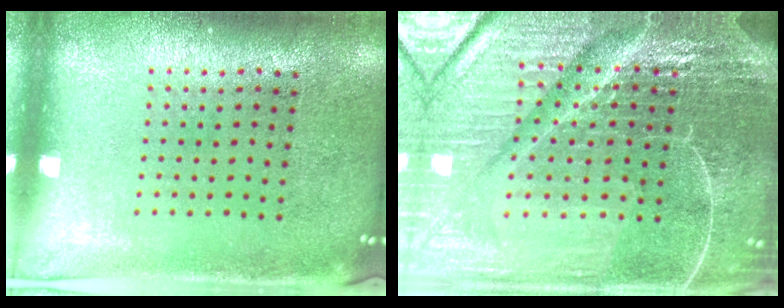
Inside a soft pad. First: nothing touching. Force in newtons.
{"total": 6.9, "press": 6.0, "slide": 3.4}